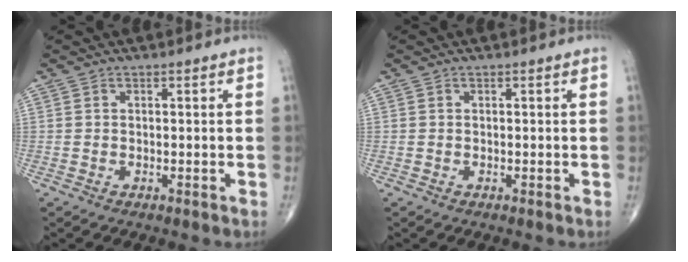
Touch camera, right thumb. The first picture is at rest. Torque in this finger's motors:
{"motor_torque": [0.03, 0.02, -0.04, -0.03, 0.00]}